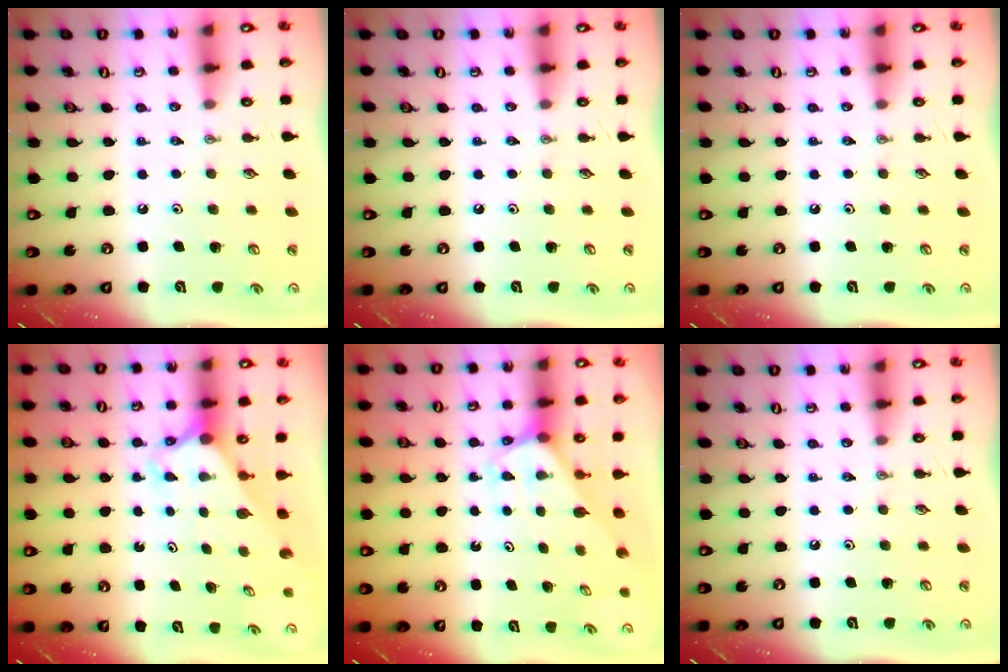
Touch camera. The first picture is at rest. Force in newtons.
{"total": 0.0}
{"total": 0.0}
{"total": 2.5, "press": 2.5, "slide": 0.1}
{"total": 2.4, "press": 2.4, "slide": 0.2}
{"total": 0.0}